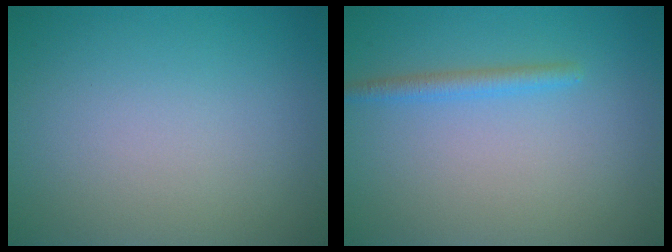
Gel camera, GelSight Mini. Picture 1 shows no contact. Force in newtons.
{"total": 1.6, "press": 1.6, "slide": 0.0}